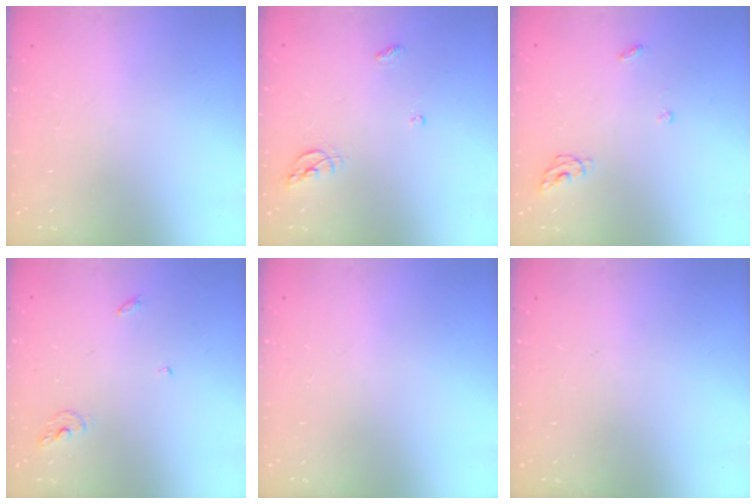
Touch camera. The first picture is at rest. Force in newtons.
{"total": 6.5, "press": 6.5, "slide": 0.6}
{"total": 4.9, "press": 4.9, "slide": 0.4}
{"total": 5.2, "press": 5.2, "slide": 0.4}
{"total": 0.0}
{"total": 0.0}